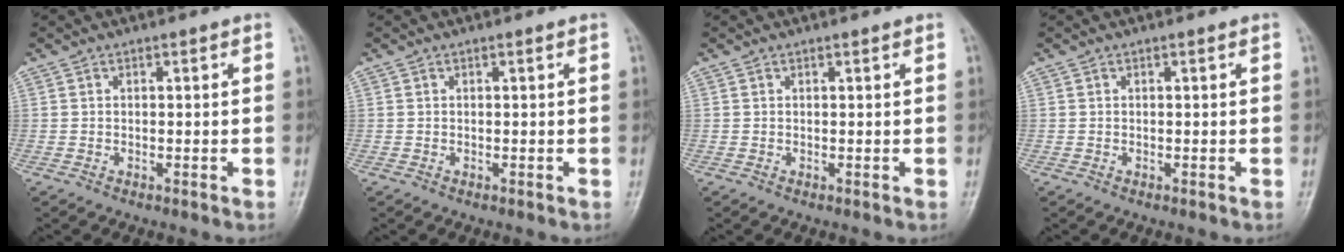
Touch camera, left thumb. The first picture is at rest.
{"total": 0.0}
{"total": 0.0}
{"total": 0.0}